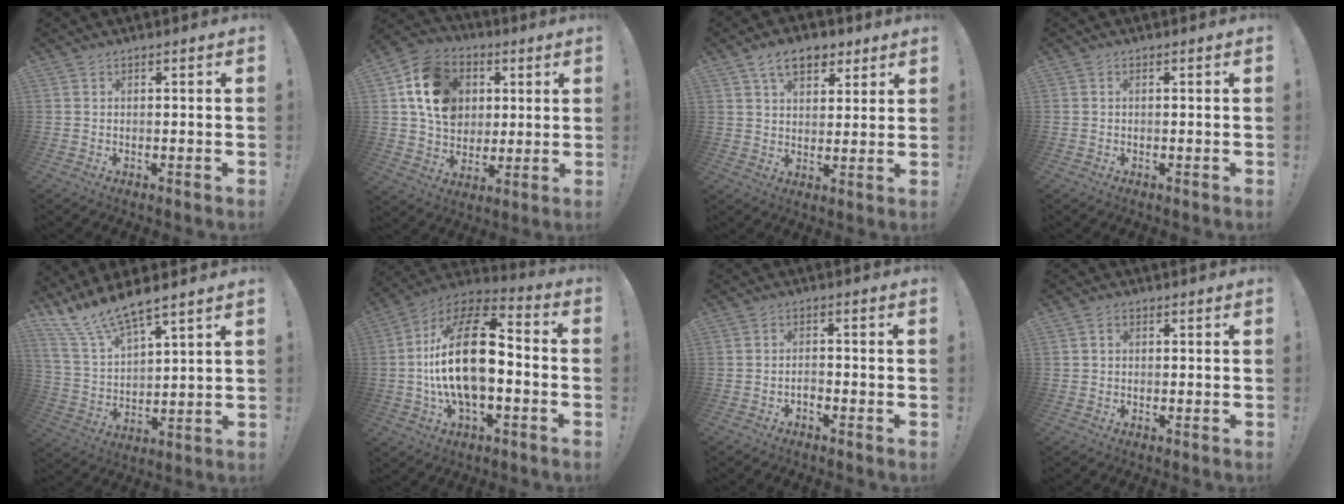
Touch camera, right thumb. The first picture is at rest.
{"total": 17.2, "force": [4.8, 13.9, 8.9], "torque": [-0.136, -0.006, 0.103]}
{"total": 10.2, "force": [5.8, 6.1, 5.7], "torque": [-0.082, -0.016, 0.109]}
{"total": 0.0}
{"total": 11.3, "force": [10.3, 1.4, 4.6], "torque": [-0.110, -0.079, 0.189]}
{"total": 22.8, "force": [-1.2, 11.3, 19.7], "torque": [-0.359, 0.013, -0.020]}
{"total": 1.9, "force": [-1.5, 0.6, 1.0], "torque": [-0.014, 0.000, -0.026]}
{"total": 1.0, "force": [0.0, 0.9, 0.5], "torque": [-0.002, 0.000, 0.000]}